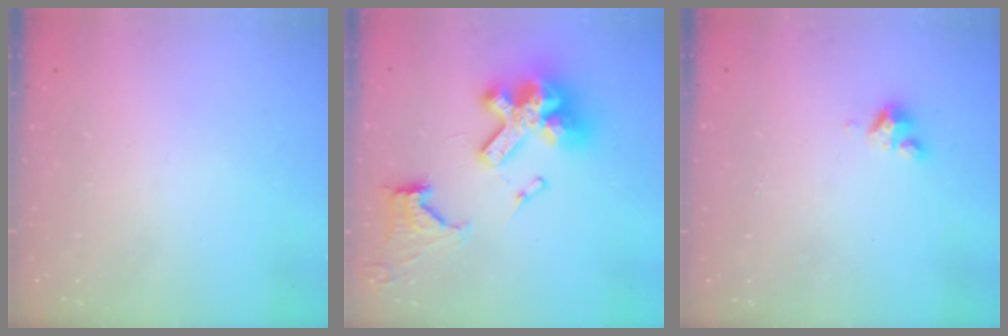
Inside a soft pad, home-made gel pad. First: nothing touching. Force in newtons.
{"total": 20.6, "press": 20.5, "slide": 2.2}
{"total": 4.1, "press": 4.1, "slide": 0.4}